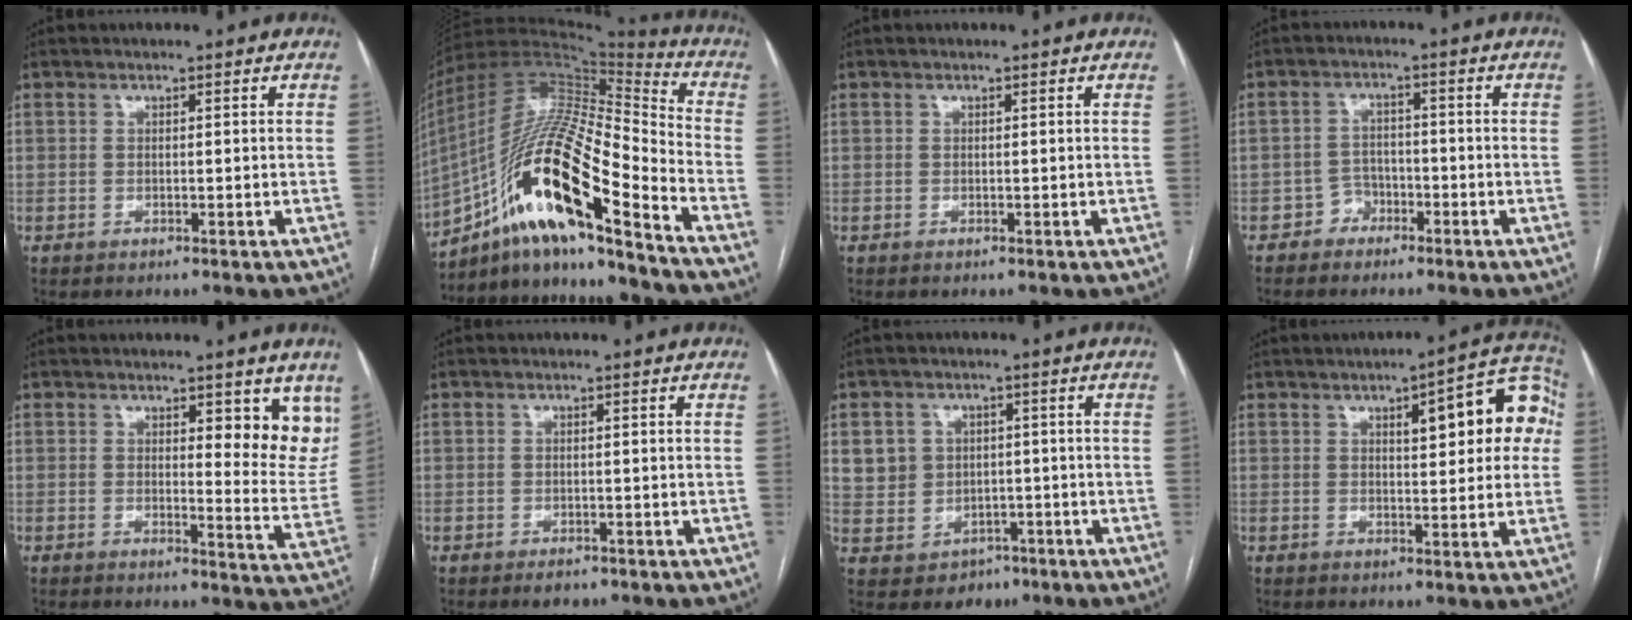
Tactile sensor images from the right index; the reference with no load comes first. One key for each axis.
{"total": 22.4, "fx": -12.1, "fy": 3.5, "fz": 18.5, "tx": -0.369, "ty": 0.002, "tz": -0.212}
{"total": 0.0}
{"total": 2.8, "fx": -1.8, "fy": 2.1, "fz": 0.1, "tx": 0.000, "ty": 0.013, "tz": -0.033}
{"total": 8.5, "fx": 4.9, "fy": 2.3, "fz": 6.5, "tx": -0.062, "ty": -0.027, "tz": 0.051}
{"total": 1.8, "fx": -1.3, "fy": 1.1, "fz": 0.7, "tx": -0.012, "ty": 0.000, "tz": -0.012}
{"total": 8.5, "fx": -0.5, "fy": 8.3, "fz": 1.5, "tx": -0.044, "ty": 0.024, "tz": 0.018}
{"total": 12.5, "fx": 3.3, "fy": 3.6, "fz": 11.6, "tx": -0.132, "ty": 0.032, "tz": 0.036}